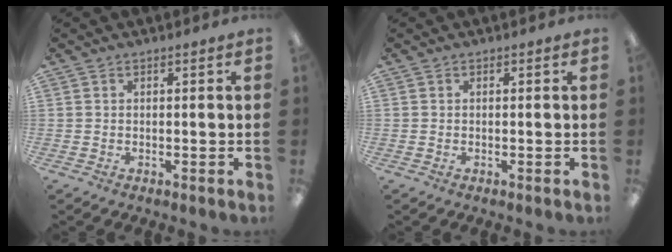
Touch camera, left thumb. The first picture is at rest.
{"total": 0.0}